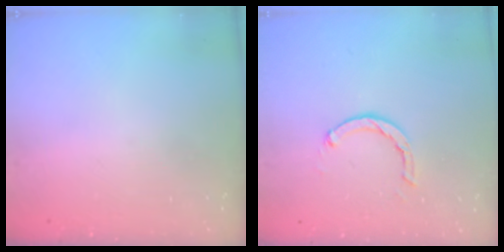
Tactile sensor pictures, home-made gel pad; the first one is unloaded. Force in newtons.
{"total": 2.1, "press": 2.1, "slide": 0.3}